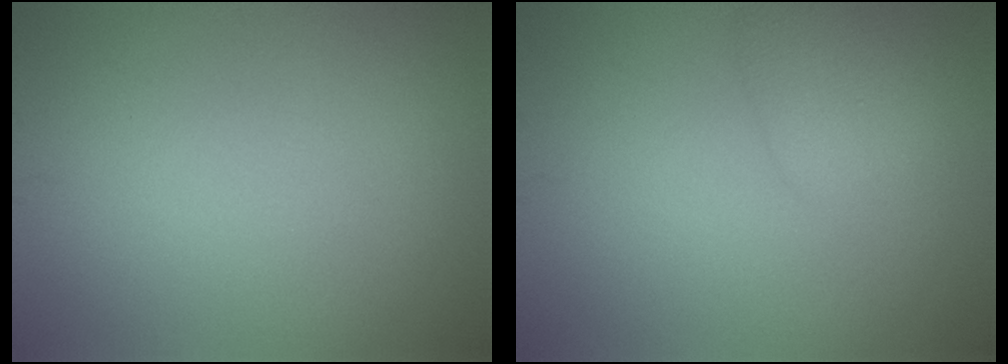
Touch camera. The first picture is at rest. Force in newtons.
{"total": 1.9, "press": 1.9, "slide": 0.2}